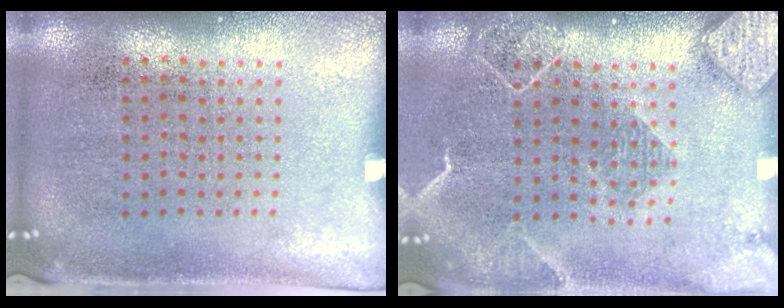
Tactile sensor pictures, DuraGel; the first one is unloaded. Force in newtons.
{"total": 2.2, "press": 1.9, "slide": 1.1}